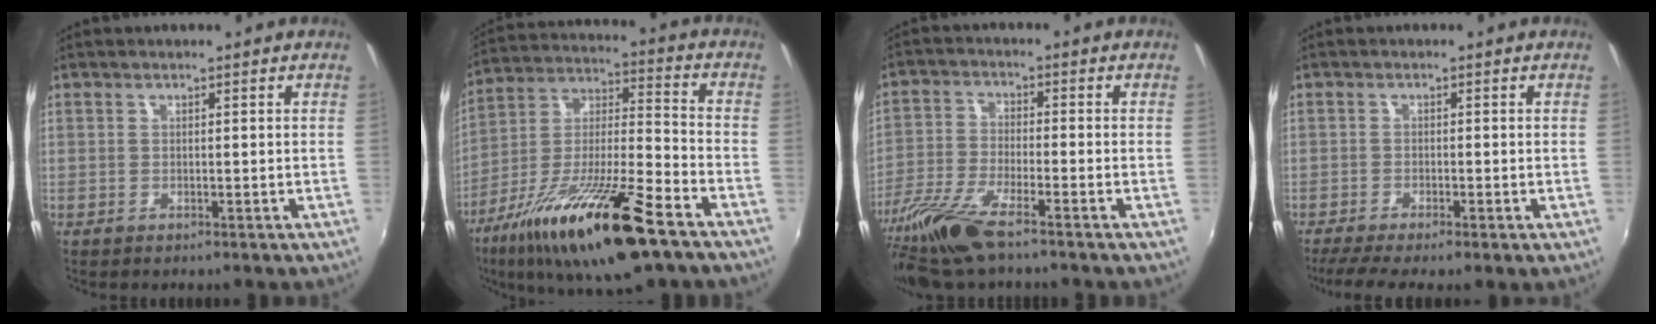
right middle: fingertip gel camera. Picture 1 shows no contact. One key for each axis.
{"total": 22.5, "fx": -13.4, "fy": 4.2, "fz": 17.5, "tx": -0.316, "ty": -0.033, "tz": -0.239}
{"total": 12.0, "fx": -9.1, "fy": 1.6, "fz": 7.7, "tx": -0.174, "ty": -0.033, "tz": -0.179}
{"total": 5.6, "fx": -3.7, "fy": 0.2, "fz": 4.2, "tx": -0.085, "ty": -0.020, "tz": -0.062}